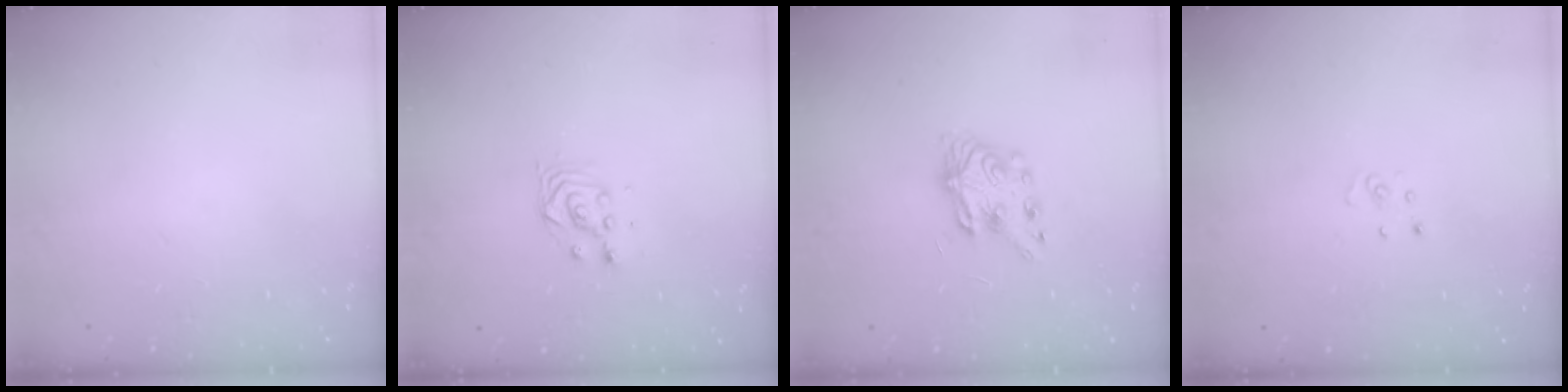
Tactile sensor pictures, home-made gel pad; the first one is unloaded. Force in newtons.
{"total": 3.4, "press": 3.4, "slide": 0.1}
{"total": 7.1, "press": 7.1, "slide": 0.4}
{"total": 2.5, "press": 2.5, "slide": 0.3}